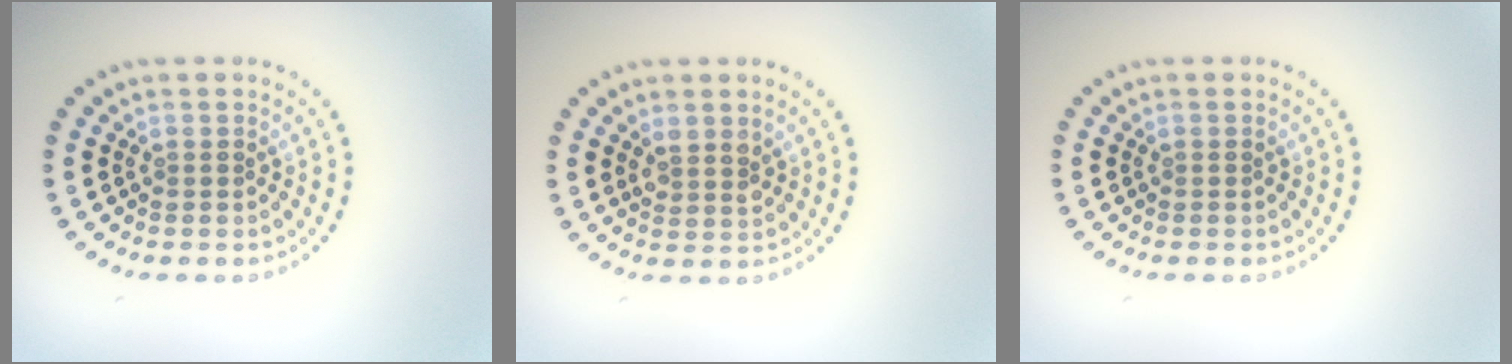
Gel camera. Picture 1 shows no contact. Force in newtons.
{"total": 1.7, "press": 1.5, "slide": 0.8}
{"total": 0.0}